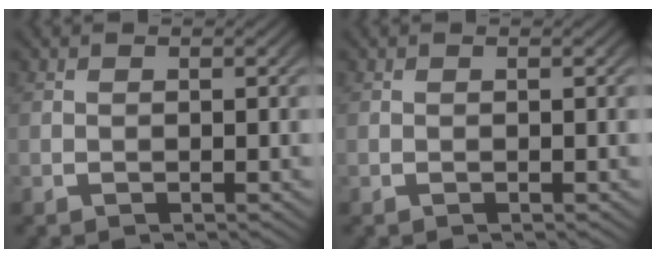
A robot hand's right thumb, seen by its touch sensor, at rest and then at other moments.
{"total": 0.0}